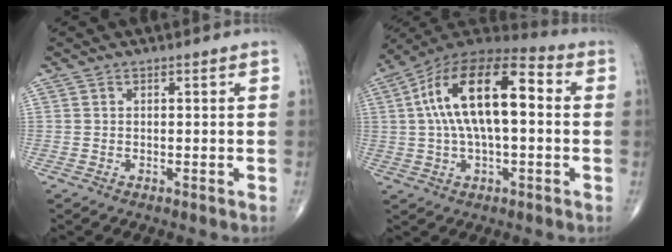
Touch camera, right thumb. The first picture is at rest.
{"total": 19.7, "force": [2.3, 8.9, 17.5], "torque": [-0.308, 0.044, 0.028]}